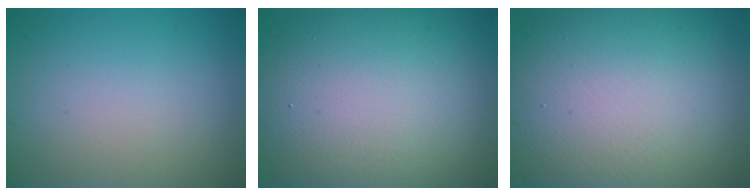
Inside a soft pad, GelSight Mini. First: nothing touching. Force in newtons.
{"total": 14.0, "press": 14.0, "slide": 0.7}
{"total": 16.3, "press": 16.3, "slide": 1.0}